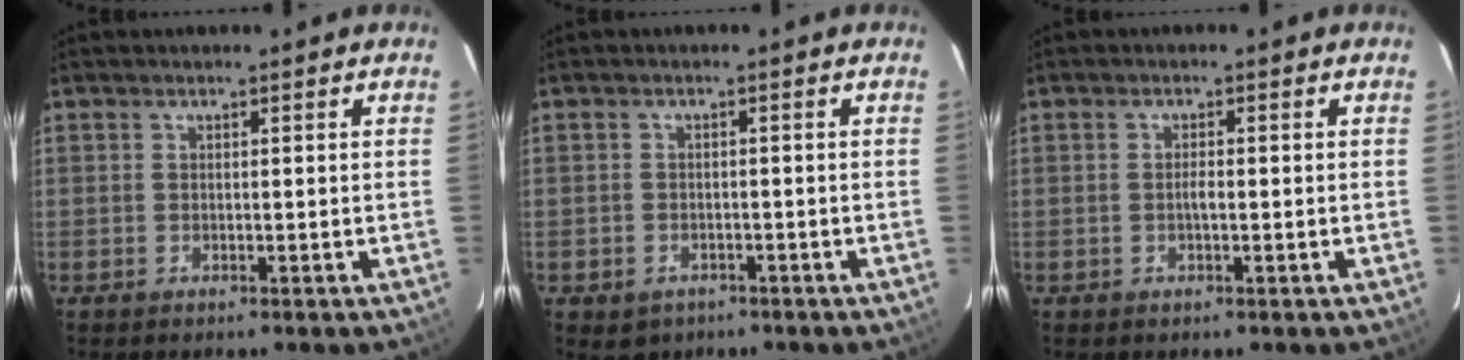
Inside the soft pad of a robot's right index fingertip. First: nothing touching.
{"total": 3.7, "force": [-1.9, 3.0, 1.1], "torque": [-0.029, 0.000, -0.019]}
{"total": 1.3, "force": [-0.3, 0.4, 1.2], "torque": [-0.024, 0.002, -0.006]}